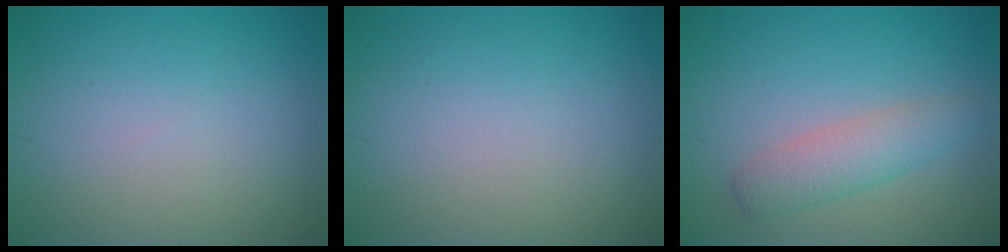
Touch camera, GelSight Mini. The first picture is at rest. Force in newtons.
{"total": 0.0}
{"total": 3.0, "press": 3.0, "slide": 0.1}